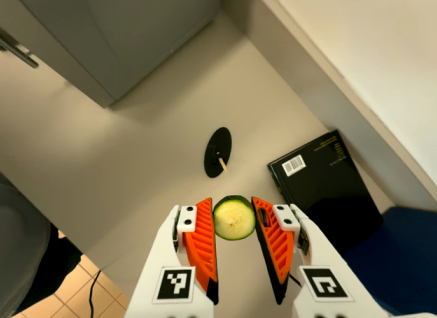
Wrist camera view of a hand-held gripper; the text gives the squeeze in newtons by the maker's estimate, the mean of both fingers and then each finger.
{"total": 7.0, "left": 6.9, "right": 7.1}